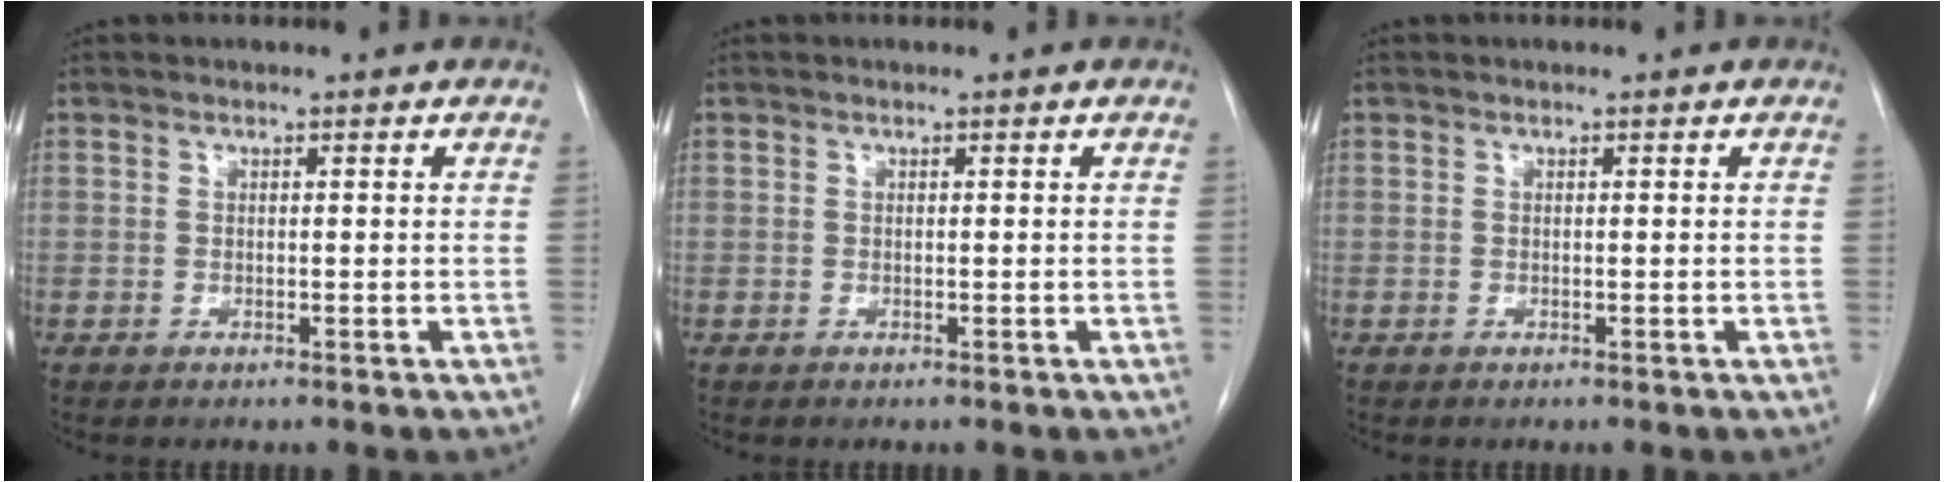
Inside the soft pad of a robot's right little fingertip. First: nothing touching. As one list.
[{"total": 0.0}, {"total": 0.0}]